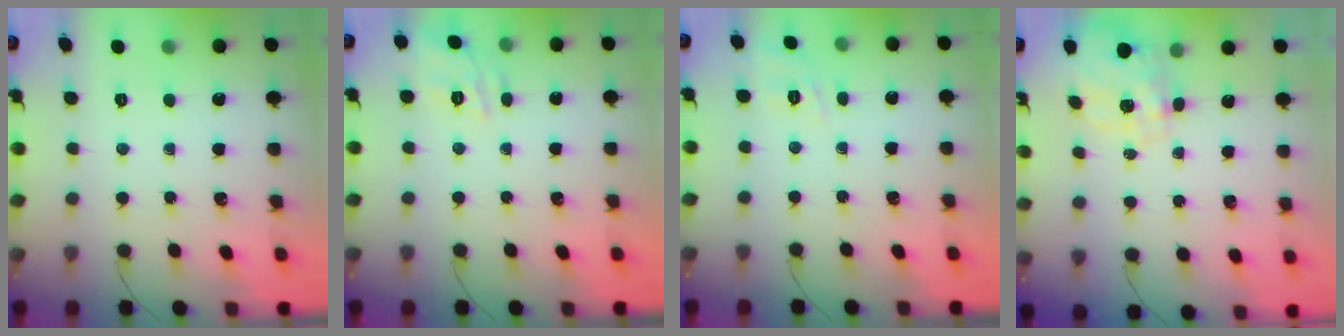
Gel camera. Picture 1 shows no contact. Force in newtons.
{"total": 5.7, "press": 5.7, "slide": 0.9}
{"total": 2.2, "press": 0.8, "slide": 2.0}
{"total": 8.3, "press": 8.3, "slide": 1.0}